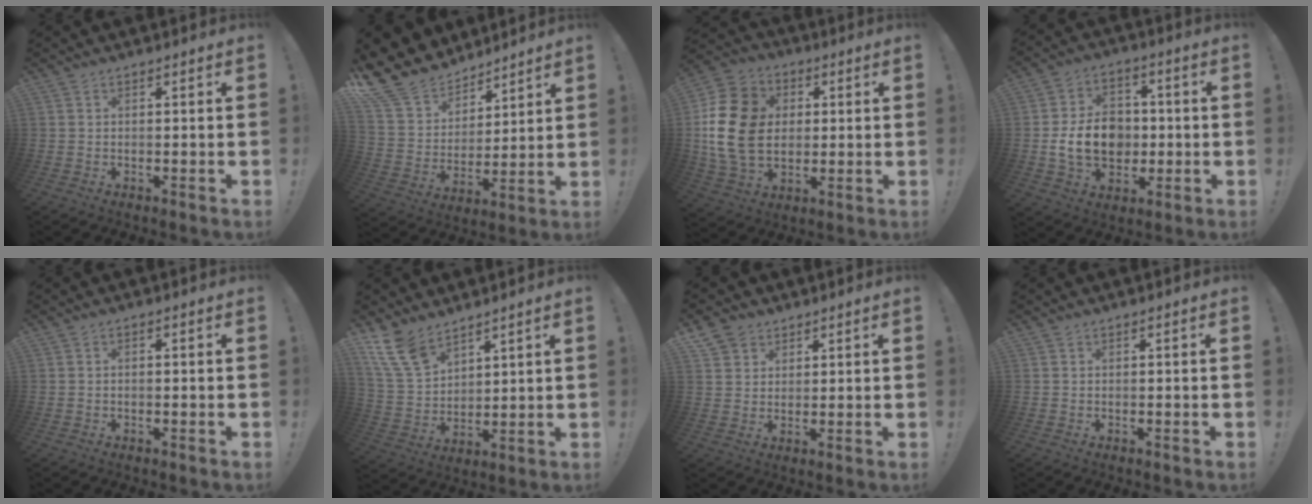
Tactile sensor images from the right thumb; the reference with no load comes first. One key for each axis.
{"total": 15.8, "fx": 12.0, "fy": 9.5, "fz": 4.0, "tx": -0.093, "ty": -0.087, "tz": 0.242}
{"total": 20.0, "fx": 1.8, "fy": 15.5, "fz": 12.5, "tx": -0.221, "ty": 0.010, "tz": 0.040}
{"total": 14.5, "fx": -1.3, "fy": 11.2, "fz": 9.1, "tx": -0.174, "ty": 0.013, "tz": -0.020}
{"total": 0.6, "fx": -0.4, "fy": 0.2, "fz": 0.4, "tx": -0.013, "ty": 0.003, "tz": -0.007}
{"total": 12.5, "fx": 9.1, "fy": 6.6, "fz": 5.5, "tx": -0.115, "ty": -0.049, "tz": 0.179}
{"total": 5.4, "fx": 3.6, "fy": 4.0, "fz": 0.7, "tx": -0.016, "ty": -0.019, "tz": 0.071}
{"total": 0.0}